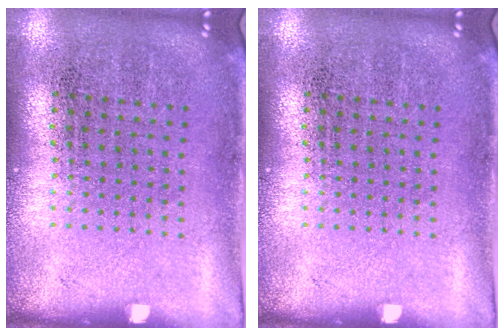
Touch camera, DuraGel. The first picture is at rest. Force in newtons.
{"total": 0.0}